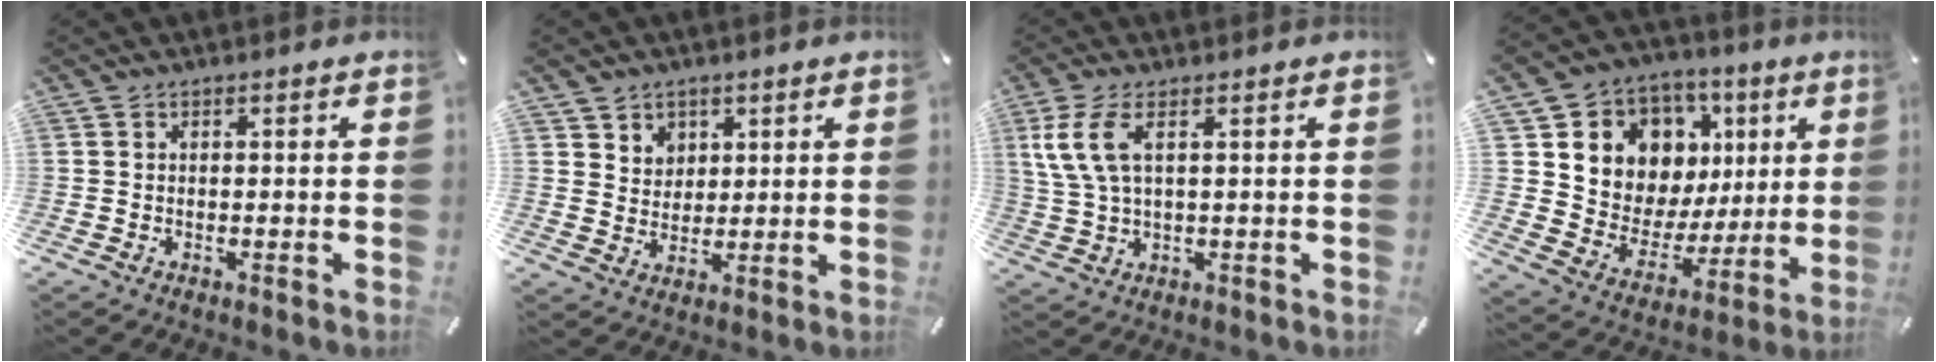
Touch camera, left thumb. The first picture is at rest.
{"total": 5.4, "force": [3.0, 4.5, -0.3], "torque": [-0.003, -0.018, 0.054]}
{"total": 7.3, "force": [2.6, 3.1, 6.1], "torque": [-0.144, -0.004, 0.045]}
{"total": 10.7, "force": [4.1, 9.7, 1.6], "torque": [-0.033, -0.049, 0.091]}